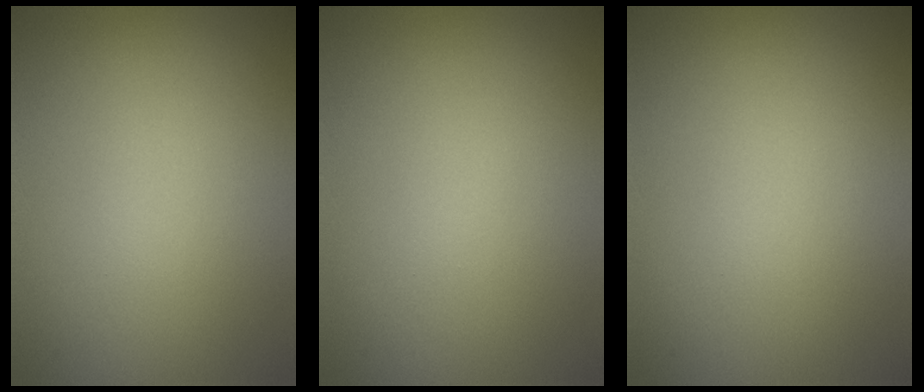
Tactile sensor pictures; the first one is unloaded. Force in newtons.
{"total": 0.0}
{"total": 0.0}